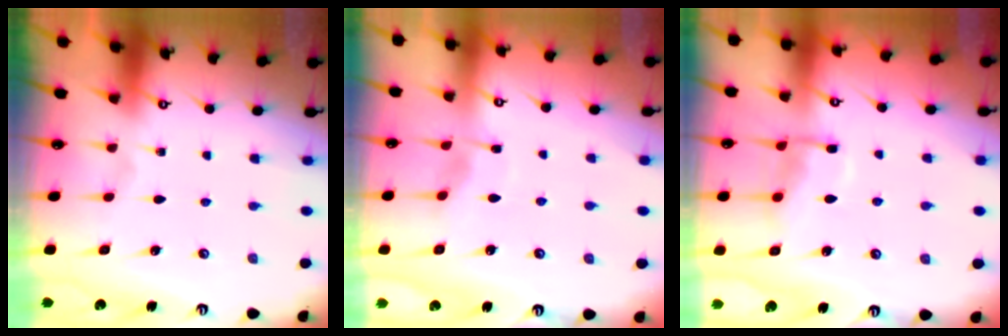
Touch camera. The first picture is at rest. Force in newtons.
{"total": 3.6, "press": 3.5, "slide": 0.5}
{"total": 8.8, "press": 8.8, "slide": 0.8}